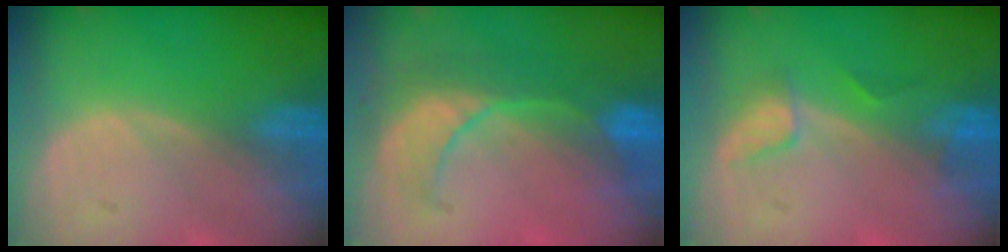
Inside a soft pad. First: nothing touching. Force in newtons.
{"total": 8.1, "press": 7.9, "slide": 1.6}
{"total": 2.8, "press": 2.7, "slide": 0.4}